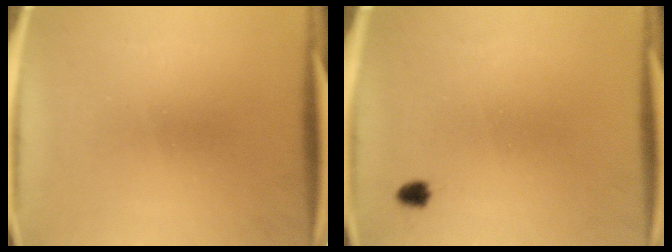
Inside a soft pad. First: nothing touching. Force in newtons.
{"total": 1.5}